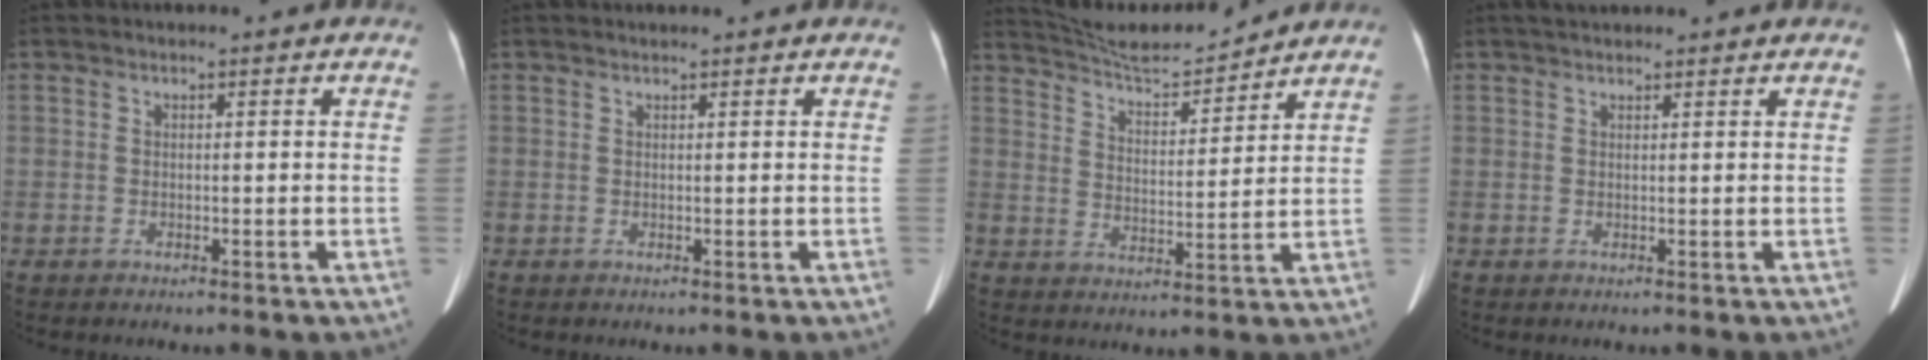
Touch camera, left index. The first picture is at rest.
{"total": 1.8, "force": [1.7, 0.1, 0.6], "torque": [-0.011, 0.014, 0.024]}
{"total": 10.7, "force": [10.5, 0.3, 2.1], "torque": [-0.047, 0.000, 0.176]}
{"total": 4.4, "force": [4.0, 0.9, 1.6], "torque": [-0.023, 0.035, 0.056]}